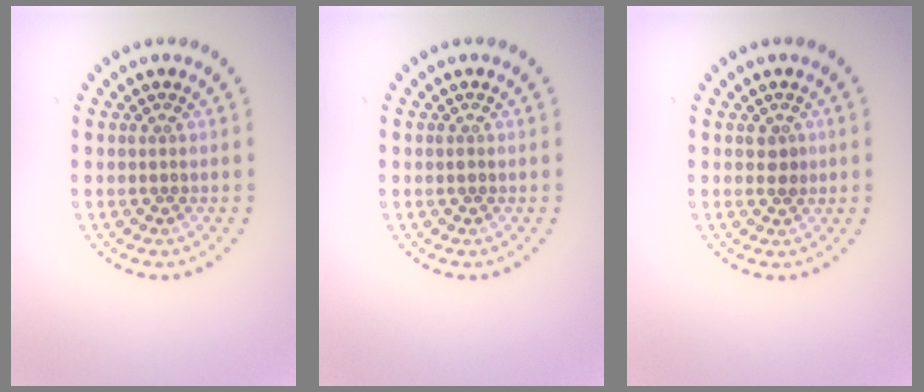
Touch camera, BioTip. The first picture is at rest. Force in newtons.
{"total": 0.6, "press": 0.6, "slide": 0.1}
{"total": 1.2, "press": 1.1, "slide": 0.4}